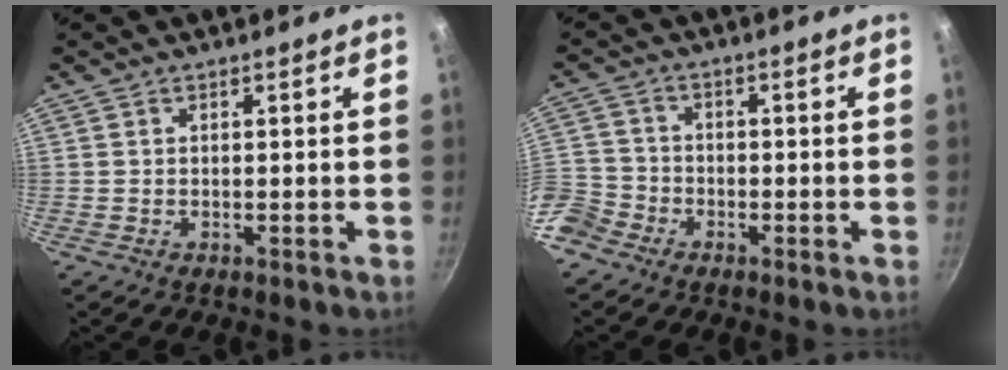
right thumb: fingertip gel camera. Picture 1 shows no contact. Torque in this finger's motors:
{"motor_torque": [1.54, 1.30, 0.96, -0.61, 0.18]}